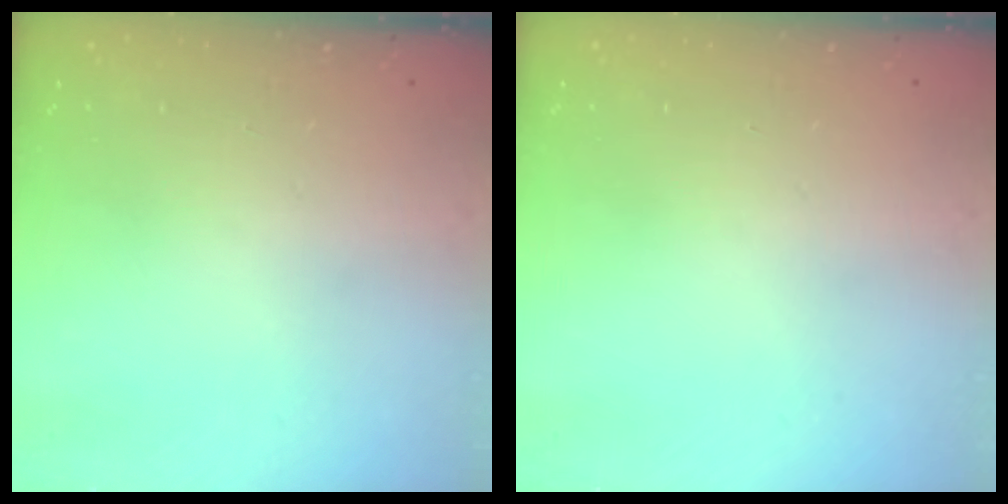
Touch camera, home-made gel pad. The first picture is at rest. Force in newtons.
{"total": 0.0}